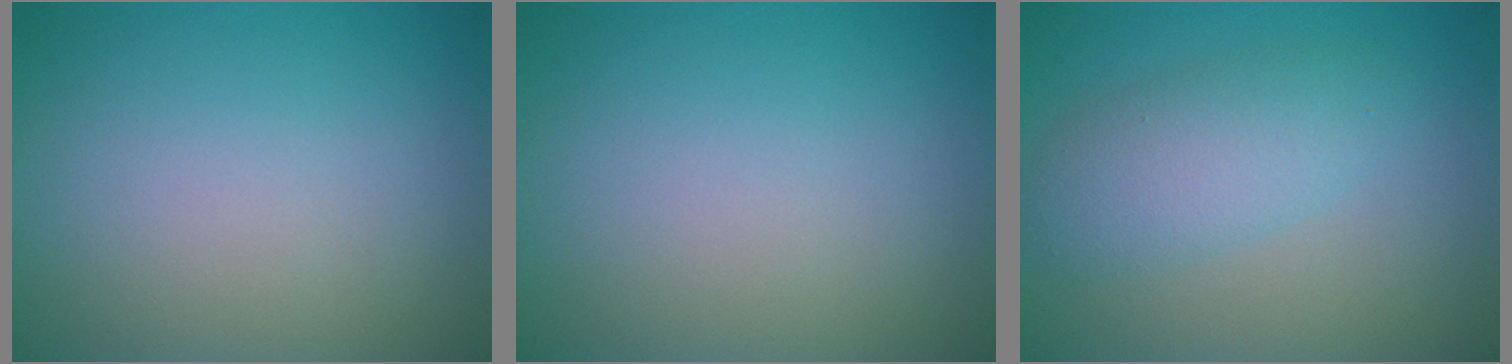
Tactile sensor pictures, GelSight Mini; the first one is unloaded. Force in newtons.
{"total": 0.0}
{"total": 3.8, "press": 3.8, "slide": 0.1}